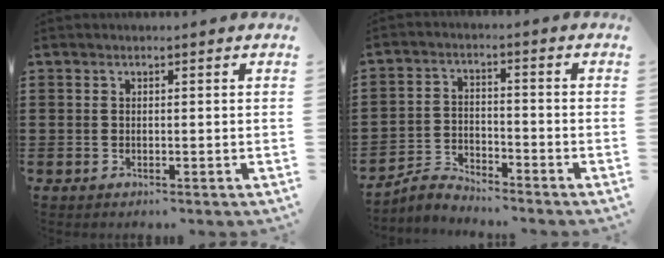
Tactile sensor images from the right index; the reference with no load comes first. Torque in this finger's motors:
{"motor_torque": [-1.38, 0.30, -0.89, -0.21]}